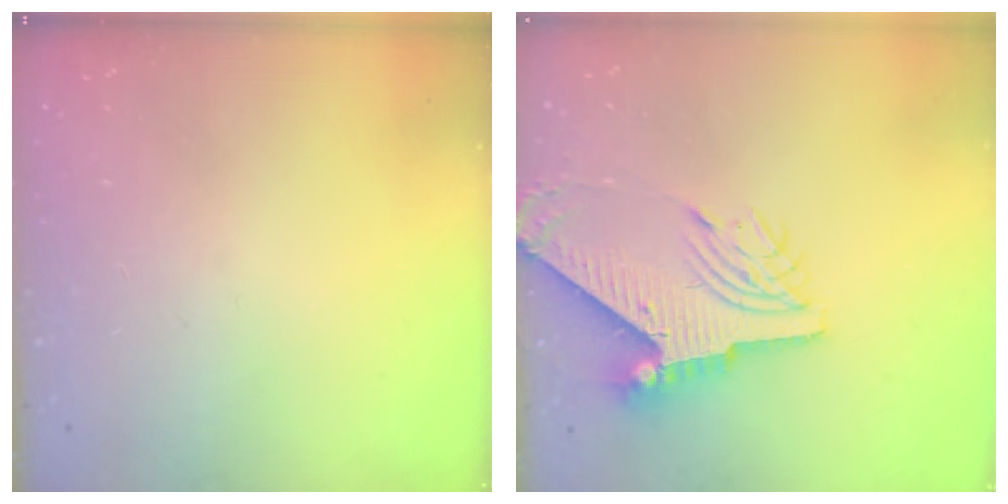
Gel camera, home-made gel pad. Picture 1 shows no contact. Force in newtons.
{"total": 12.0, "press": 11.9, "slide": 1.4}